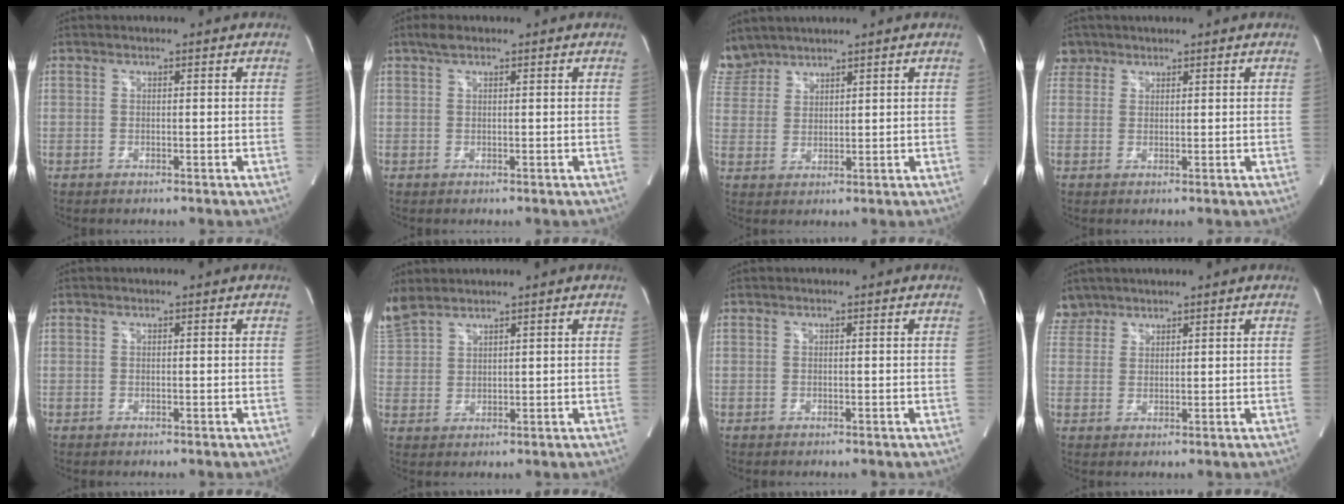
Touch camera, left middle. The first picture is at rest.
{"total": 1.7, "force": [1.1, 0.6, 1.1], "torque": [-0.025, 0.014, 0.022]}
{"total": 5.8, "force": [5.4, 2.0, 0.1], "torque": [-0.009, 0.013, 0.119]}
{"total": 3.4, "force": [2.3, 2.5, -0.1], "torque": [0.007, 0.011, 0.043]}
{"total": 0.0}
{"total": 6.4, "force": [5.8, 1.7, 2.0], "torque": [-0.066, 0.016, 0.134]}
{"total": 0.0}
{"total": 3.5, "force": [3.1, 1.7, -0.3], "torque": [0.009, 0.011, 0.062]}